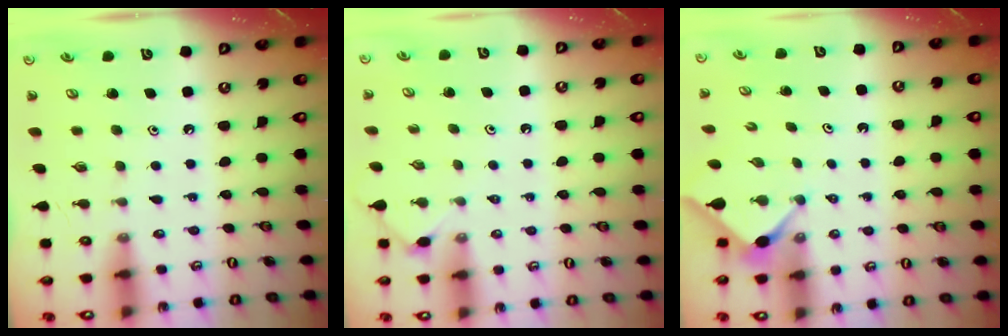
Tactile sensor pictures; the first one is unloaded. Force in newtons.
{"total": 2.6, "press": 2.6, "slide": 0.5}
{"total": 3.0, "press": 3.0, "slide": 0.3}